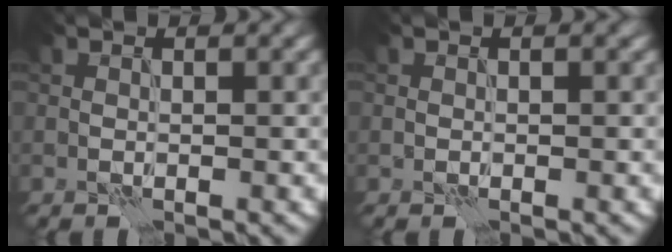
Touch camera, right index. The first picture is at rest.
{"total": 0.5, "force": [0.2, 0.2, 0.4], "torque": [-0.001, -0.001, 0.004]}